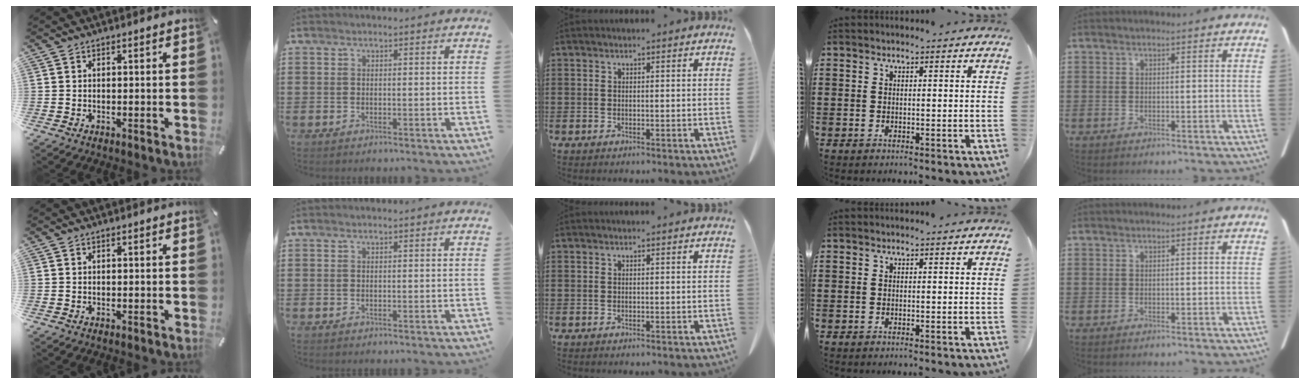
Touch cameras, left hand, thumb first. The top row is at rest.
{}